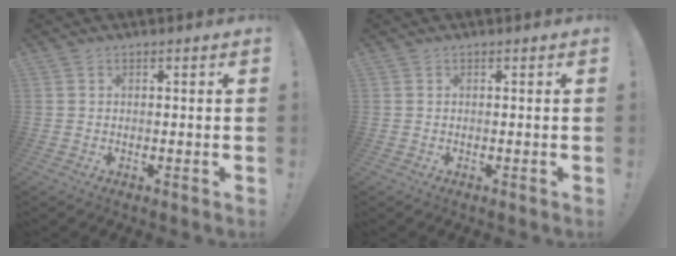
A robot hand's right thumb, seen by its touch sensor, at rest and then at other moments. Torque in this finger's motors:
{"motor_torque": [-0.01, 0.00, 0.01, 0.00, 0.01]}